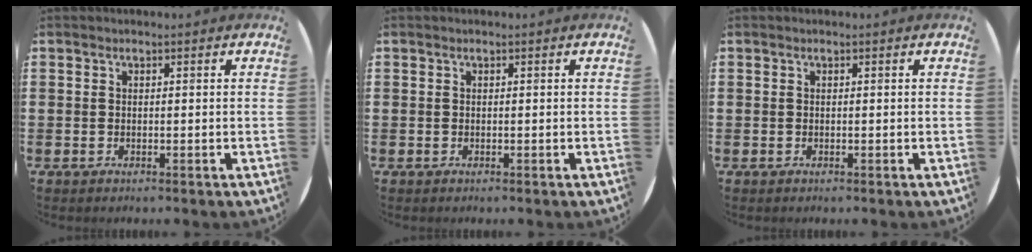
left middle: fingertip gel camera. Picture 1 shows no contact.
{"total": 0.0}
{"total": 0.0}